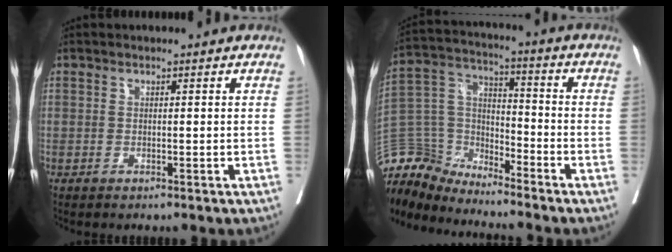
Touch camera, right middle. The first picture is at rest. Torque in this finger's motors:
{"motor_torque": [0.32, -0.36, 0.22, 0.01]}